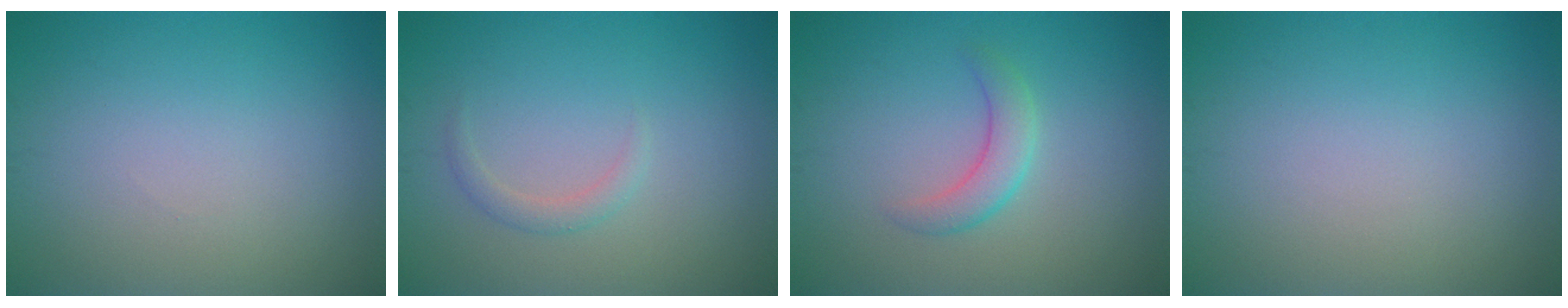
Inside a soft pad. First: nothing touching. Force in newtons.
{"total": 1.2, "press": 1.2, "slide": 0.1}
{"total": 2.4, "press": 2.4, "slide": 0.1}
{"total": 0.0}